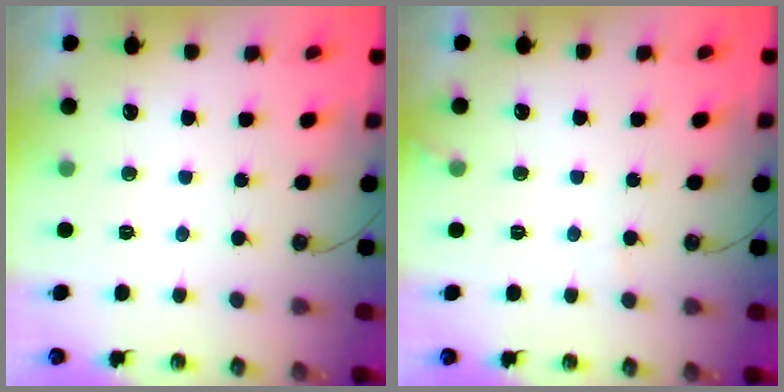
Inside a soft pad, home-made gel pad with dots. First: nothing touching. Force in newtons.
{"total": 5.2, "press": 5.2, "slide": 0.3}